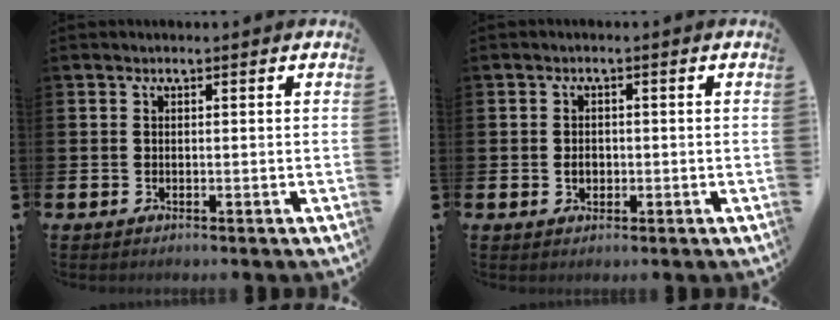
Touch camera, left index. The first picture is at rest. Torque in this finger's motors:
{"motor_torque": [0.22, 0.03, 0.03, 0.06]}